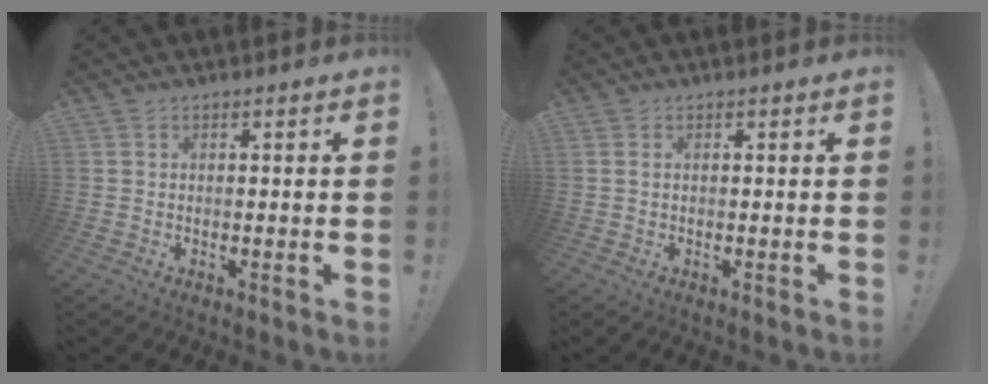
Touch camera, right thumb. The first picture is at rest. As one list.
[{"total": 0.5, "force": [0.1, 0.0, 0.5], "torque": [-0.013, 0.002, 0.003]}]